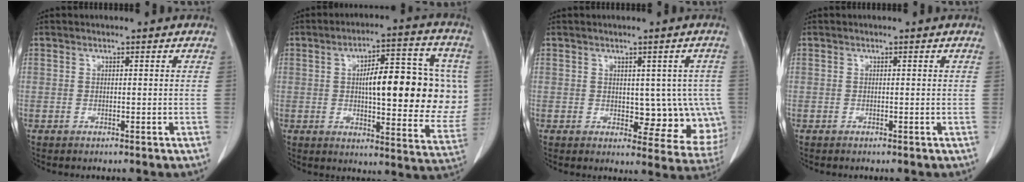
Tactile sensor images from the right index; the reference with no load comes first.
{"total": 19.2, "force": [1.8, 5.7, 18.3], "torque": [-0.240, 0.023, 0.032]}
{"total": 8.5, "force": [-0.3, 5.0, 6.9], "torque": [-0.054, 0.005, 0.008]}
{"total": 0.0}